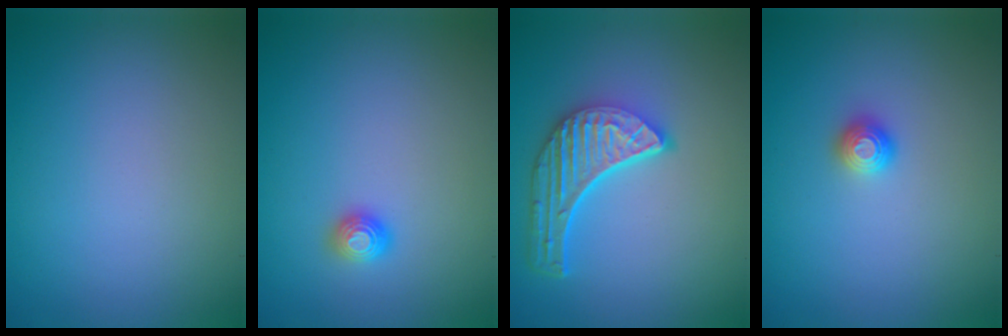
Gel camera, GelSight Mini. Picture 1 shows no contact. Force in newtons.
{"total": 1.1, "press": 1.1, "slide": 0.2}
{"total": 5.4, "press": 4.1, "slide": 3.5}
{"total": 1.1, "press": 1.1, "slide": 0.1}